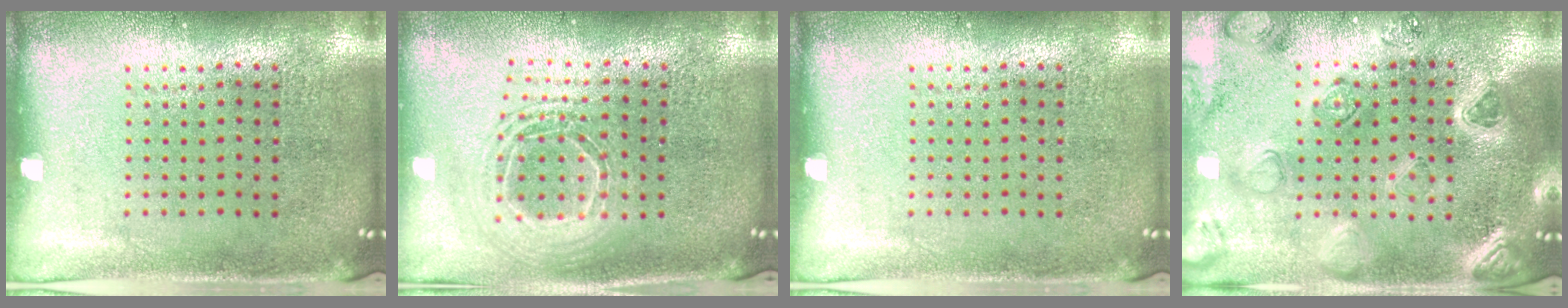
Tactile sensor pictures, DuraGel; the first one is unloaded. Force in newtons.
{"total": 2.0, "press": 1.5, "slide": 1.3}
{"total": 0.0}
{"total": 2.3, "press": 2.3, "slide": 0.2}